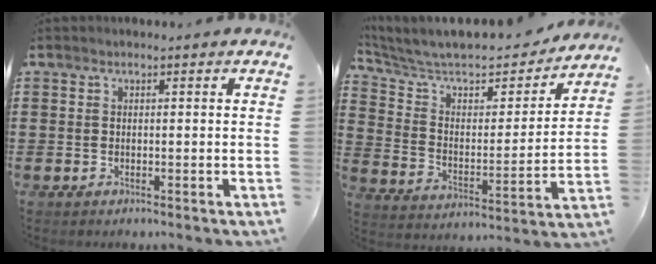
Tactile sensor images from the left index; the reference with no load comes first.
{"total": 7.3, "force": [6.5, 2.2, 2.5], "torque": [-0.077, -0.049, 0.105]}